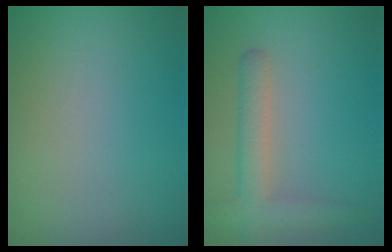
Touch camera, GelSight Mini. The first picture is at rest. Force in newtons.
{"total": 3.0, "press": 3.0, "slide": 0.2}